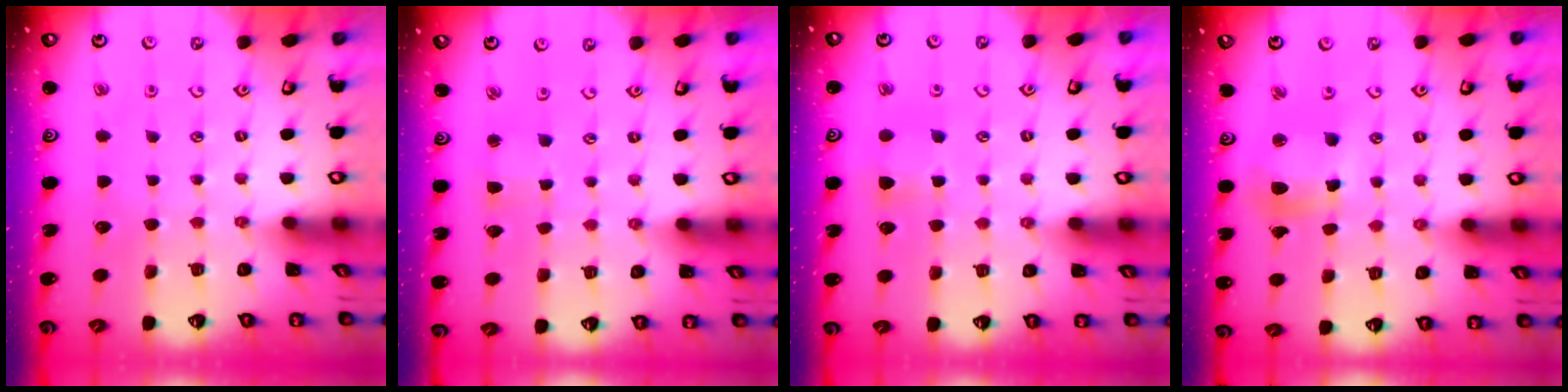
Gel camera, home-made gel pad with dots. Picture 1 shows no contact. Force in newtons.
{"total": 2.5, "press": 2.5, "slide": 0.3}
{"total": 4.1, "press": 4.0, "slide": 0.7}
{"total": 10.6, "press": 10.5, "slide": 1.5}